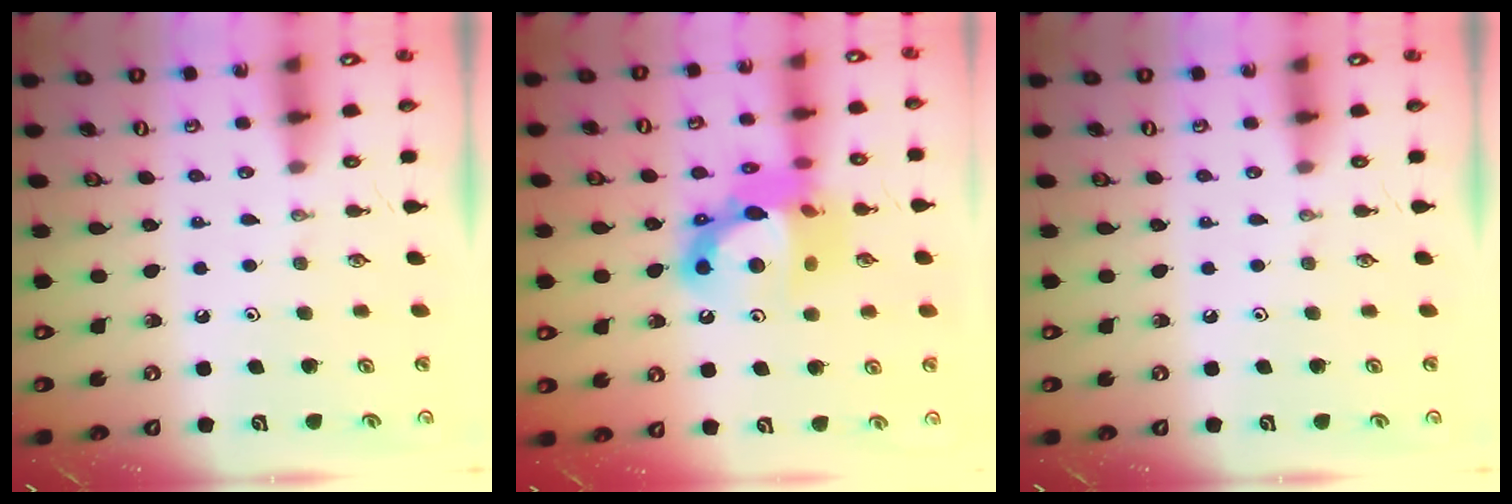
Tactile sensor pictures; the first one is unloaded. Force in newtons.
{"total": 16.4, "press": 16.3, "slide": 1.6}
{"total": 0.0}